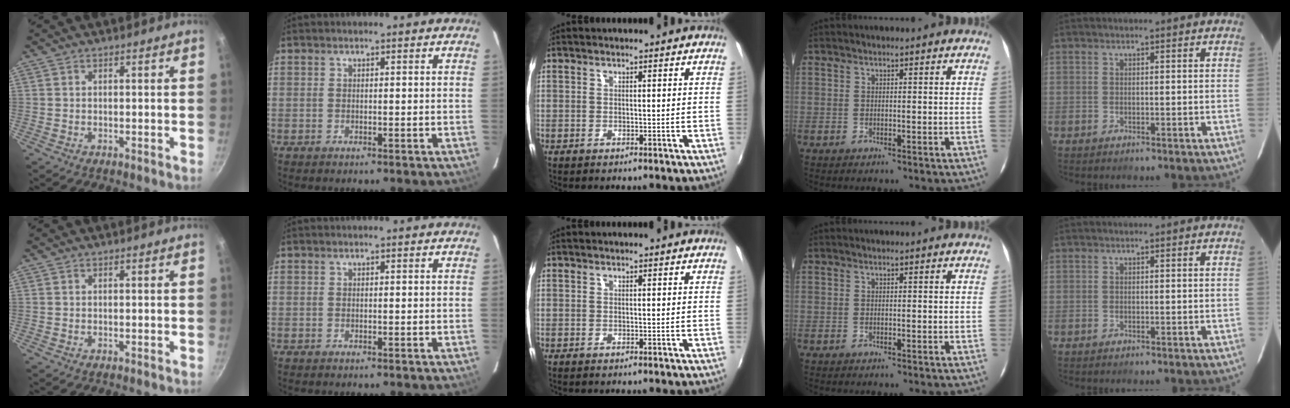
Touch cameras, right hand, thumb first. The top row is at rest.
{}